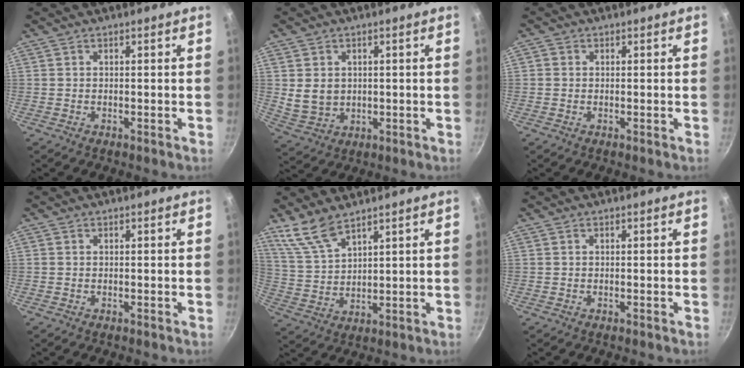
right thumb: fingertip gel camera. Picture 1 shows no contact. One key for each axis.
{"total": 6.2, "fx": 0.7, "fy": 5.1, "fz": 3.6, "tx": -0.055, "ty": -0.008, "tz": 0.027}
{"total": 0.9, "fx": 0.0, "fy": 0.9, "fz": 0.2, "tx": -0.002, "ty": 0.001, "tz": -0.003}
{"total": 0.0}
{"total": 7.5, "fx": 6.1, "fy": 2.2, "fz": 3.8, "tx": -0.077, "ty": -0.031, "tz": 0.139}
{"total": 0.0}